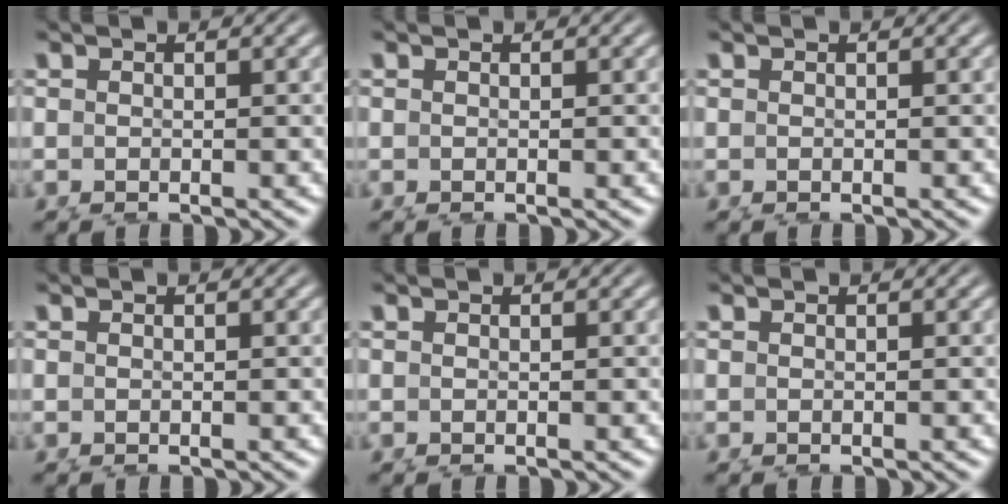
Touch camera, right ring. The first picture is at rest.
{"total": 0.0}
{"total": 0.0}
{"total": 0.0}
{"total": 0.0}
{"total": 0.0}